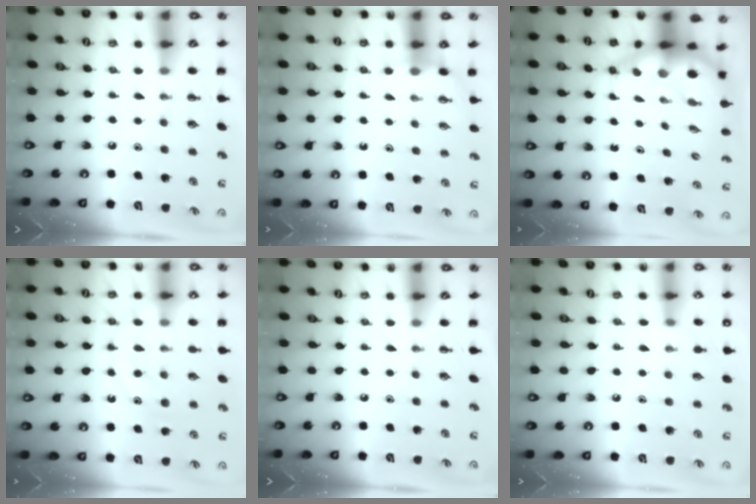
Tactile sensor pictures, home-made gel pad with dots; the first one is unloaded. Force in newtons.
{"total": 2.6, "press": 2.5, "slide": 0.9}
{"total": 8.3, "press": 8.0, "slide": 2.1}
{"total": 12.5, "press": 12.4, "slide": 1.0}
{"total": 0.0}
{"total": 6.1, "press": 5.8, "slide": 1.9}